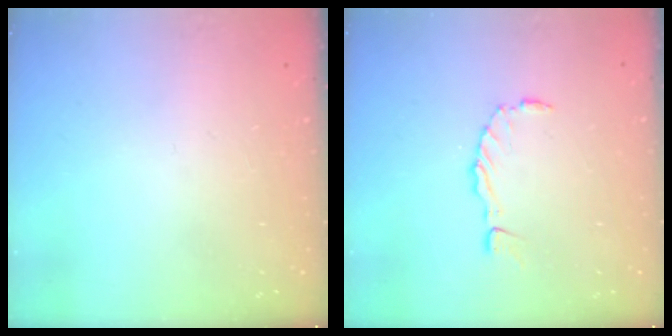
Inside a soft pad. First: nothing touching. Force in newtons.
{"total": 1.2, "press": 1.2, "slide": 0.3}